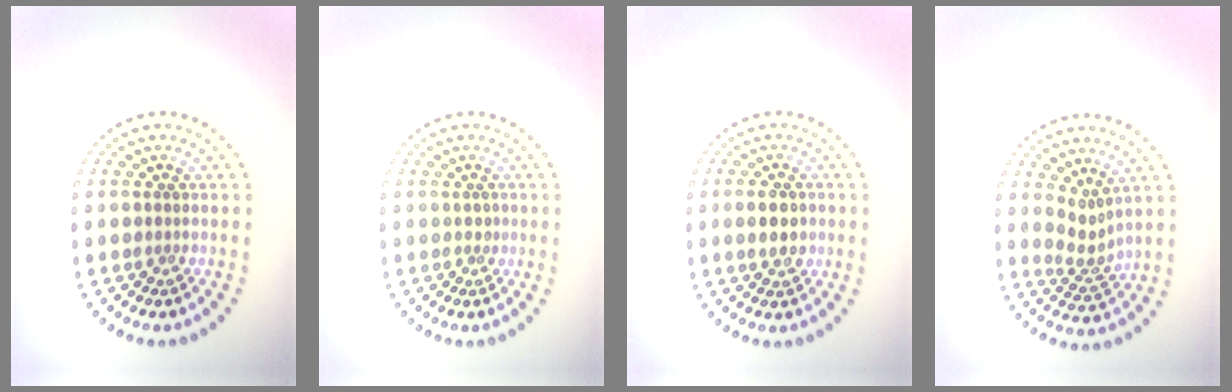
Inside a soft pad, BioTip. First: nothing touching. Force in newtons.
{"total": 0.6, "press": 0.4, "slide": 0.4}
{"total": 2.9, "press": 2.9, "slide": 0.1}
{"total": 2.2, "press": 1.4, "slide": 1.7}